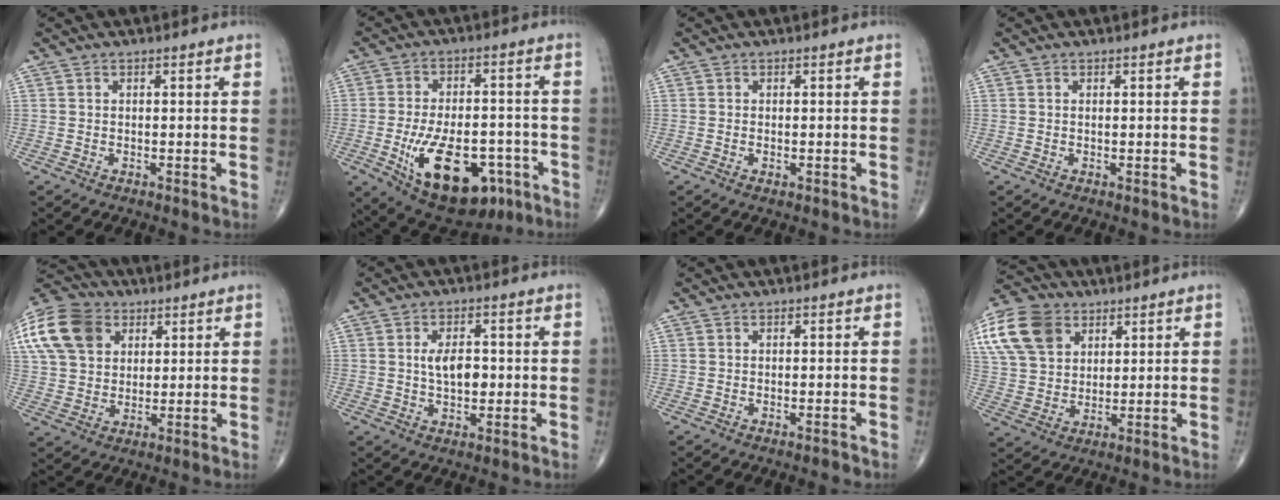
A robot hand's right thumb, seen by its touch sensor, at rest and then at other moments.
{"total": 19.4, "force": [-7.5, 10.3, 14.6], "torque": [-0.219, 0.021, -0.094]}
{"total": 1.1, "force": [-0.4, 0.5, 0.9], "torque": [-0.017, 0.000, -0.004]}
{"total": 0.0}
{"total": 19.9, "force": [7.6, 14.8, 10.9], "torque": [-0.242, 0.027, 0.140]}
{"total": 6.0, "force": [0.2, 3.3, 5.0], "torque": [-0.077, -0.001, 0.004]}
{"total": 0.8, "force": [-0.6, 0.2, 0.5], "torque": [-0.010, 0.000, -0.008]}
{"total": 15.8, "force": [6.7, 11.4, 8.7], "torque": [-0.168, -0.002, 0.124]}